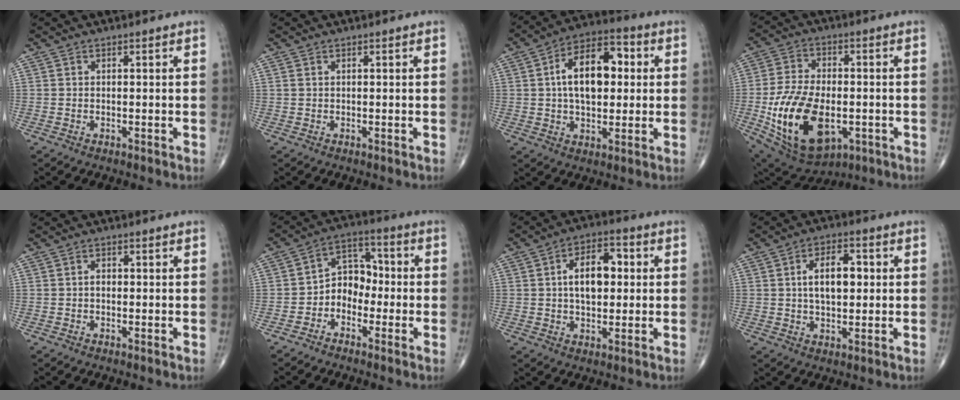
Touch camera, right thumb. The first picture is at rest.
{"total": 0.6, "force": [0.2, 0.4, 0.4], "torque": [-0.011, 0.007, 0.007]}
{"total": 14.9, "force": [2.0, 8.6, 11.9], "torque": [-0.173, 0.021, 0.026]}
{"total": 20.6, "force": [-4.8, 11.9, 16.1], "torque": [-0.290, 0.000, -0.062]}
{"total": 1.5, "force": [-0.1, 1.1, 1.0], "torque": [-0.012, 0.004, -0.003]}
{"total": 7.6, "force": [-2.1, 5.9, 4.3], "torque": [-0.036, 0.042, -0.053]}
{"total": 10.8, "force": [1.3, 6.3, 8.7], "torque": [-0.120, 0.016, 0.019]}
{"total": 9.1, "force": [1.2, 5.0, 7.5], "torque": [-0.107, 0.008, 0.020]}